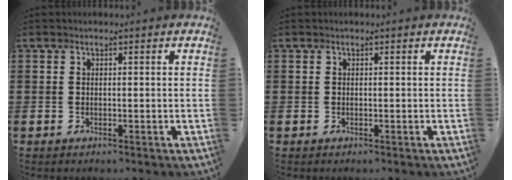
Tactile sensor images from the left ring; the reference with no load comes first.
{"total": 0.0}